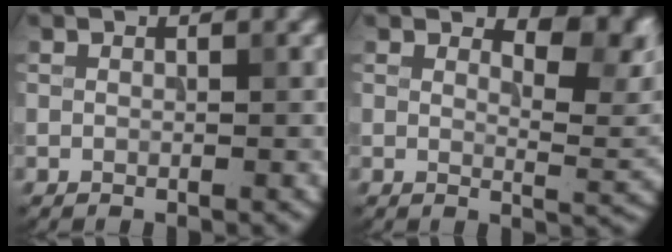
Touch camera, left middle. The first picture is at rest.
{"total": 5.0, "force": [2.7, 2.0, 3.7], "torque": [-0.048, -0.007, 0.036]}